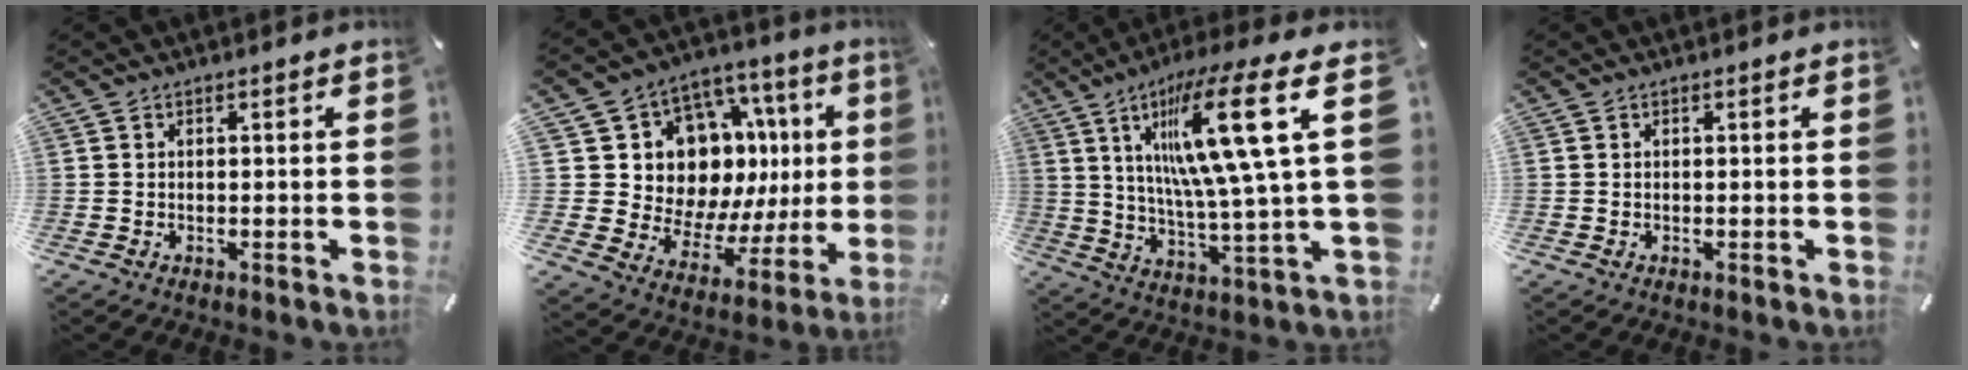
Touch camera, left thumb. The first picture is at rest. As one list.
[{"total": 15.8, "force": [5.9, 12.7, 7.4], "torque": [-0.104, -0.070, 0.129]}, {"total": 22.4, "force": [7.6, 3.2, 20.8], "torque": [-0.367, -0.028, 0.096]}, {"total": 0.0}]